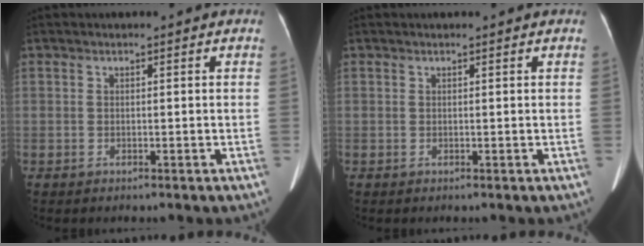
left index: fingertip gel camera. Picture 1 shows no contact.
{"total": 1.0, "force": [0.9, 0.0, 0.5], "torque": [-0.009, 0.016, 0.016]}